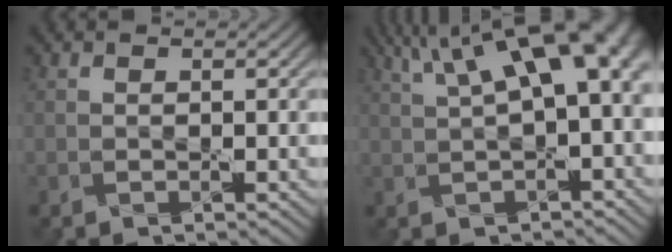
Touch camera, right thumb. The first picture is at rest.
{"total": 12.0, "force": [4.3, 4.1, 10.4], "torque": [-0.163, 0.019, 0.071]}